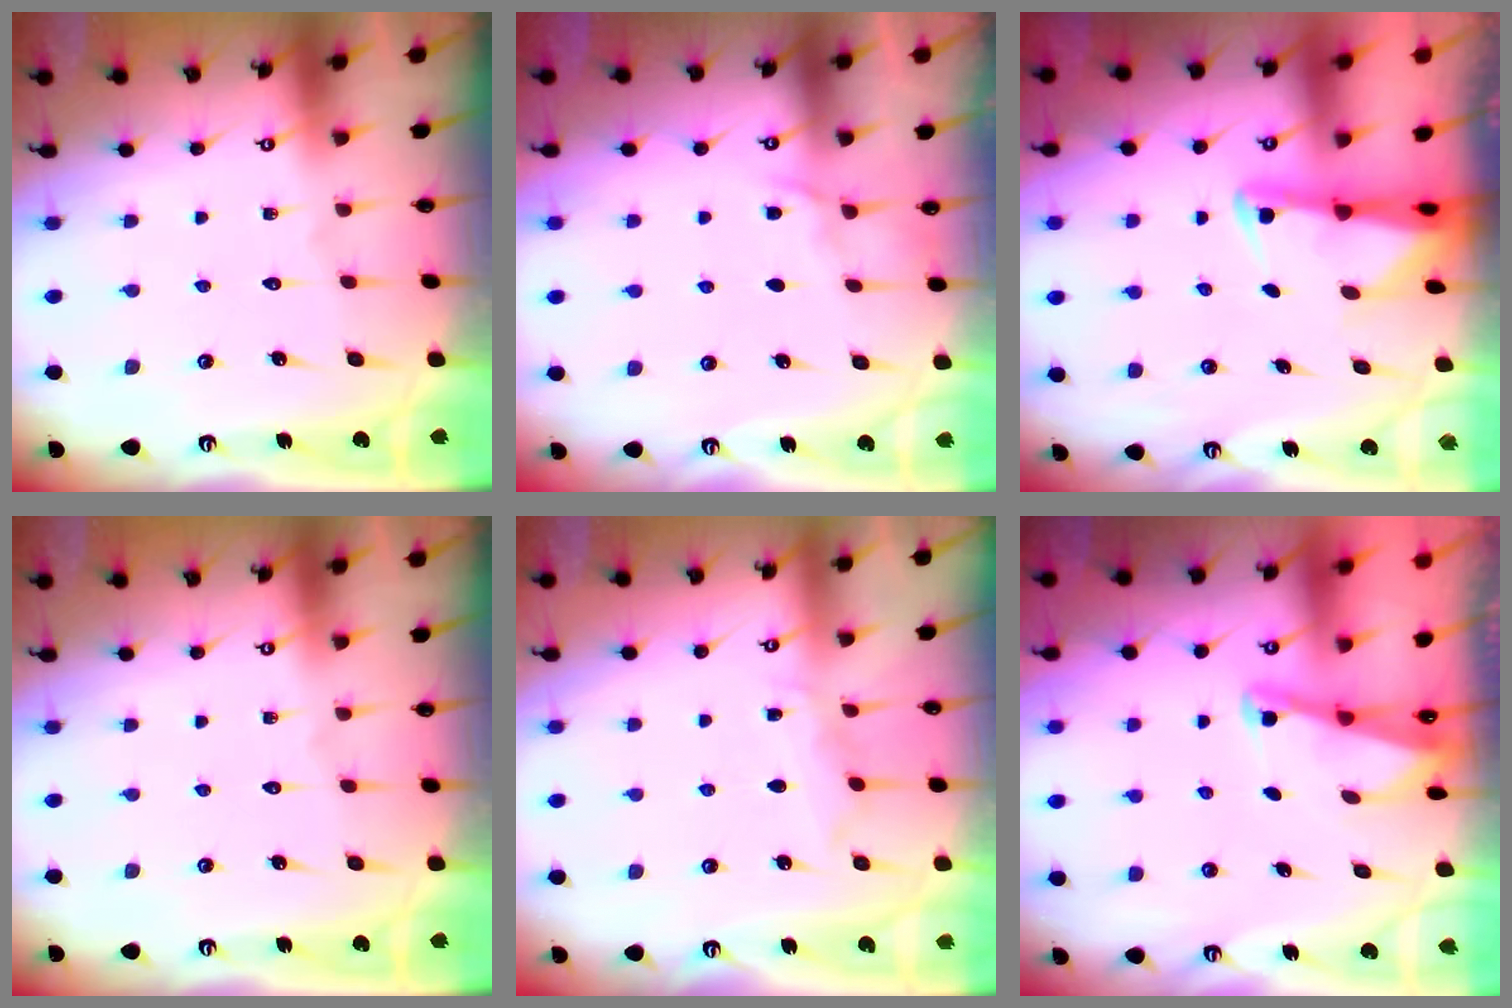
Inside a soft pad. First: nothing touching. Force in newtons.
{"total": 4.2, "press": 4.2, "slide": 0.6}
{"total": 2.5, "press": 2.4, "slide": 0.5}
{"total": 0.0}
{"total": 5.5, "press": 5.4, "slide": 0.6}
{"total": 1.9, "press": 1.9, "slide": 0.4}